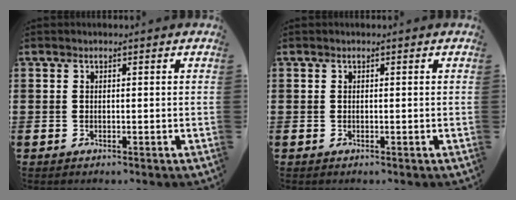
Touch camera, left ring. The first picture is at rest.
{"total": 0.0}